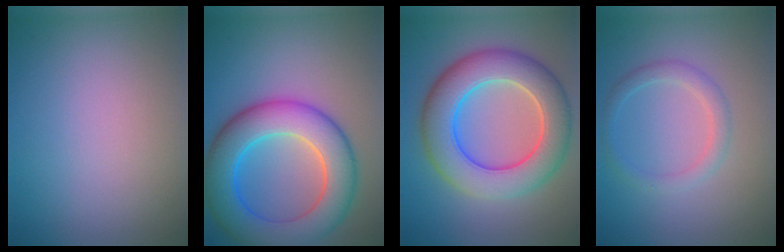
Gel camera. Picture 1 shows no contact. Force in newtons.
{"total": 9.5, "press": 9.5, "slide": 0.4}
{"total": 9.1, "press": 9.1, "slide": 0.4}
{"total": 2.0, "press": 2.0, "slide": 0.1}